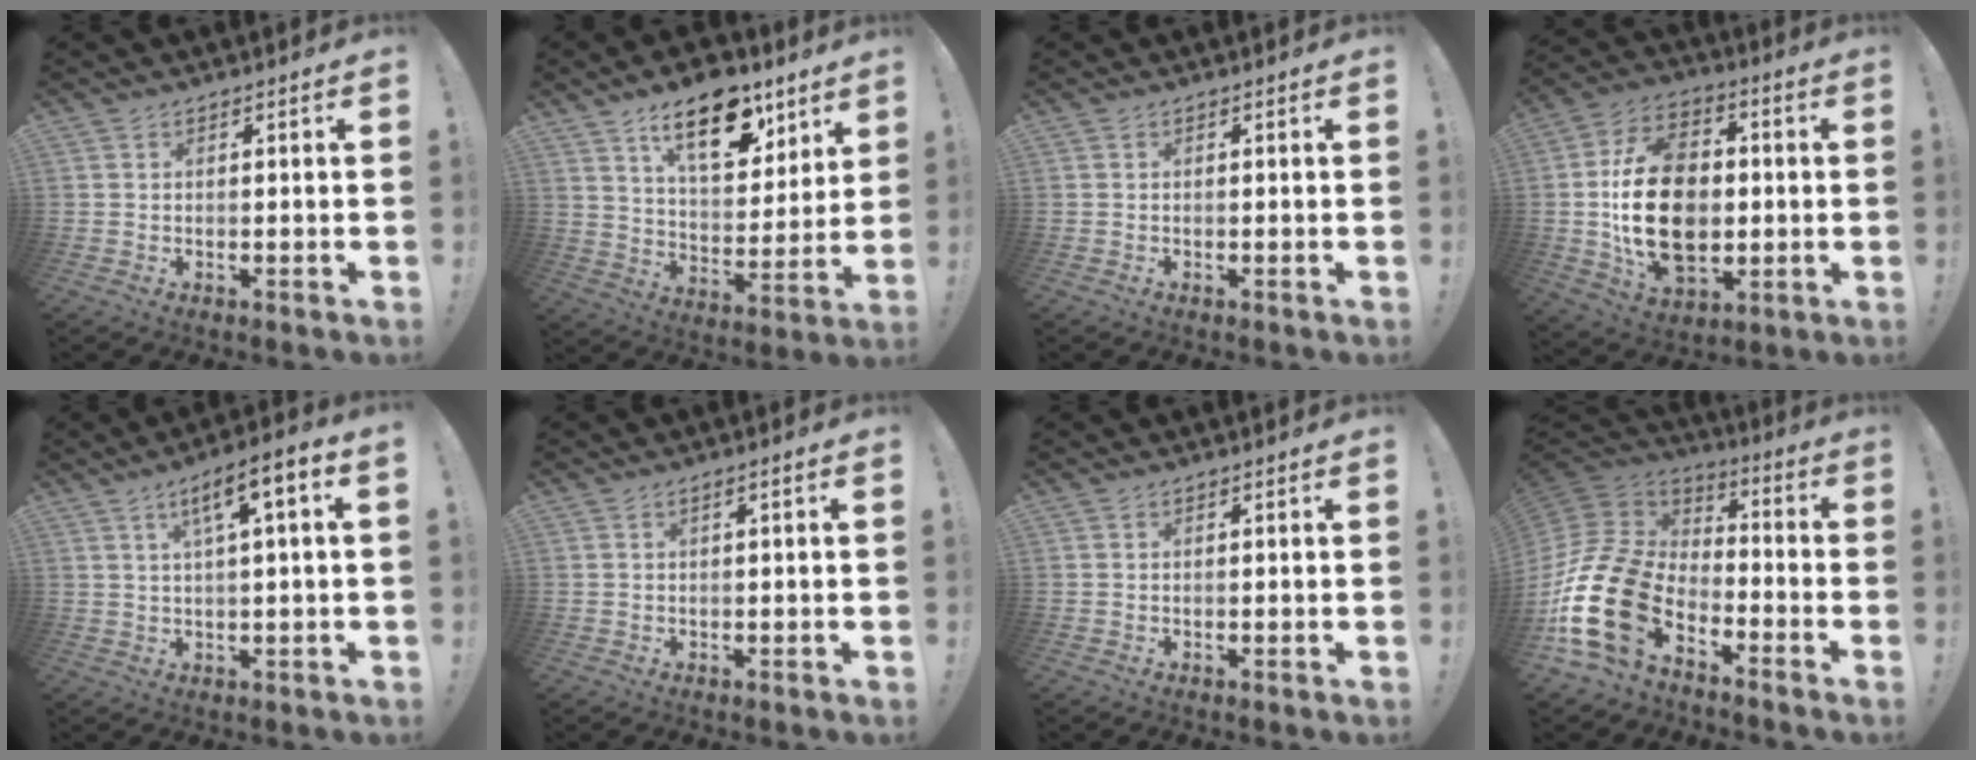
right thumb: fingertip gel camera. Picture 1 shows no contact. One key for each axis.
{"total": 17.9, "fx": 11.2, "fy": 9.0, "fz": 10.7, "tx": -0.145, "ty": -0.066, "tz": 0.191}
{"total": 0.0}
{"total": 22.9, "fx": -0.9, "fy": 16.2, "fz": 16.1, "tx": -0.278, "ty": 0.010, "tz": -0.006}
{"total": 8.2, "fx": 2.2, "fy": 1.3, "fz": 7.8, "tx": -0.121, "ty": -0.004, "tz": 0.031}
{"total": 1.1, "fx": -0.2, "fy": -0.1, "fz": 1.0, "tx": -0.018, "ty": 0.000, "tz": -0.005}
{"total": 0.0}
{"total": 21.8, "fx": -9.6, "fy": 12.7, "fz": 15.0, "tx": -0.322, "ty": 0.048, "tz": -0.160}